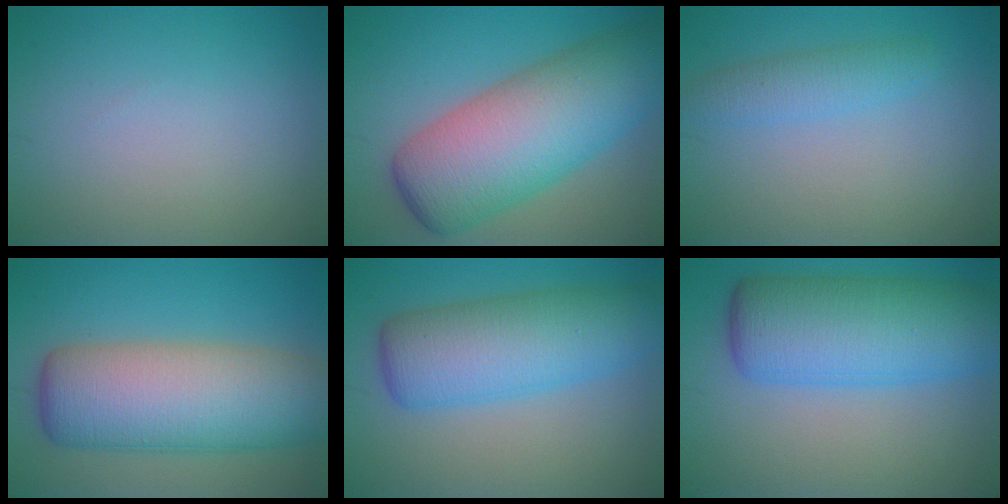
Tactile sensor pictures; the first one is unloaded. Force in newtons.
{"total": 12.0, "press": 12.0, "slide": 0.3}
{"total": 2.4, "press": 2.4, "slide": 0.1}
{"total": 12.0, "press": 12.0, "slide": 0.3}
{"total": 6.7, "press": 6.7, "slide": 0.1}
{"total": 10.1, "press": 10.0, "slide": 0.2}